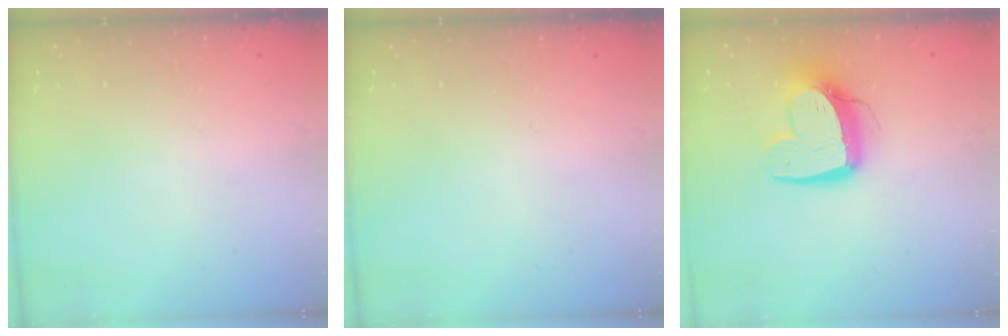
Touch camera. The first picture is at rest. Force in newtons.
{"total": 0.0}
{"total": 13.0, "press": 12.9, "slide": 1.2}